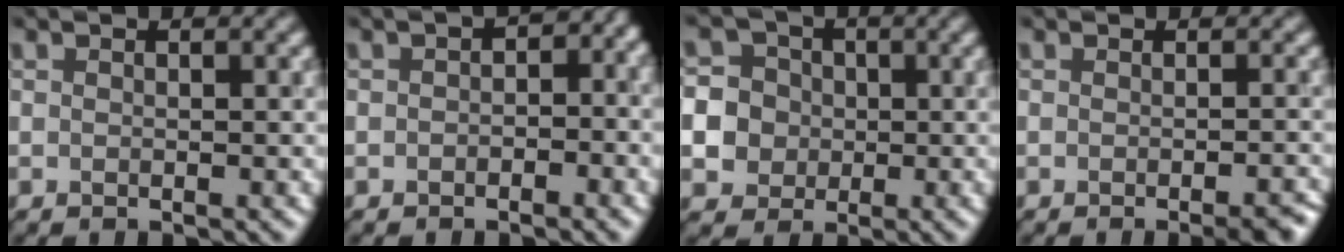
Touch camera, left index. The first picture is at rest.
{"total": 3.1, "force": [-0.4, 1.9, 2.4], "torque": [-0.024, 0.006, -0.015]}
{"total": 9.1, "force": [-1.4, 8.7, 2.5], "torque": [-0.071, 0.001, -0.044]}
{"total": 3.4, "force": [-2.3, 0.9, 2.4], "torque": [-0.023, 0.005, -0.025]}